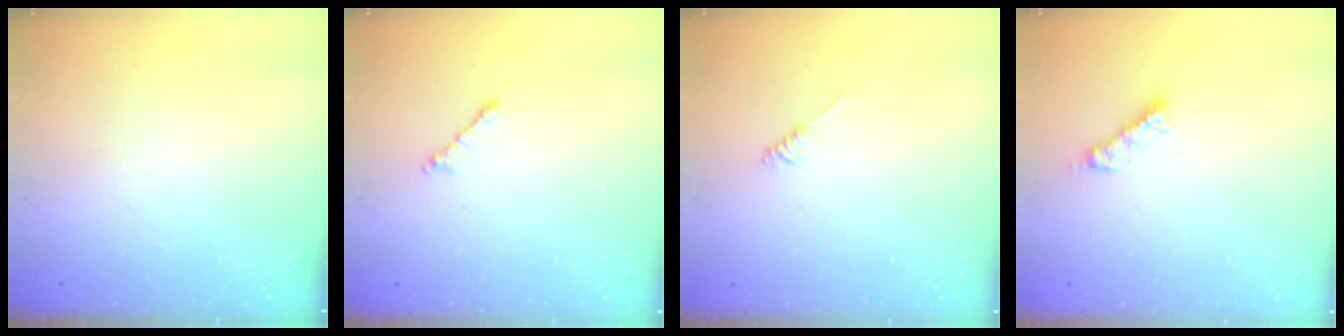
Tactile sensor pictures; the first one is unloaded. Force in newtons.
{"total": 2.1, "press": 2.0, "slide": 0.6}
{"total": 3.3, "press": 3.2, "slide": 0.6}
{"total": 4.8, "press": 4.8, "slide": 0.3}